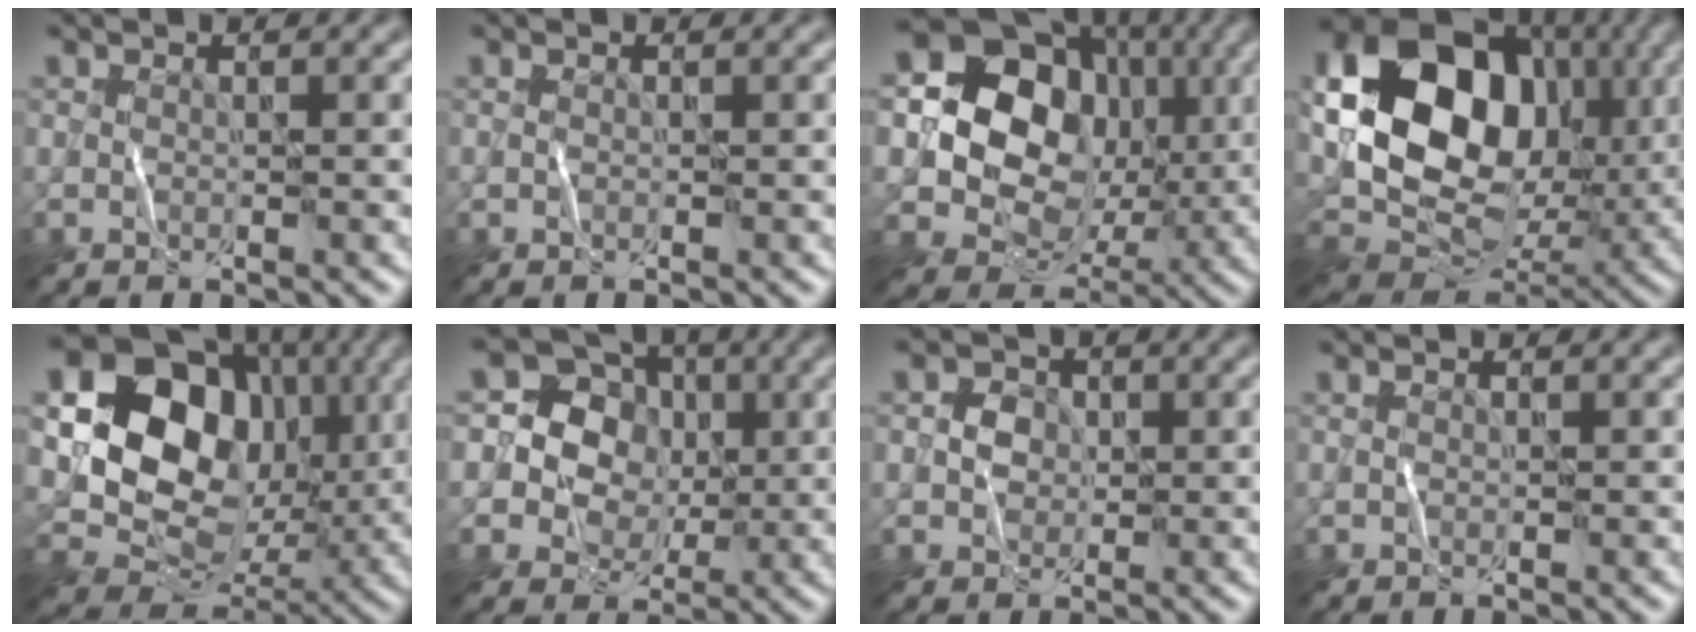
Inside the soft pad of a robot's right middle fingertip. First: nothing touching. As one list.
[{"total": 0.0}, {"total": 11.0, "force": [0.9, 9.3, 5.9], "torque": [-0.097, -0.005, 0.006]}, {"total": 17.2, "force": [3.4, 13.1, 10.5], "torque": [-0.194, 0.018, 0.065]}, {"total": 15.7, "force": [3.3, 12.7, 8.5], "torque": [-0.159, 0.021, 0.068]}, {"total": 6.8, "force": [0.6, 6.3, 2.4], "torque": [-0.022, 0.024, -0.012]}, {"total": 1.9, "force": [0.1, 1.8, 0.6], "torque": [-0.013, 0.002, -0.002]}, {"total": 0.0}]